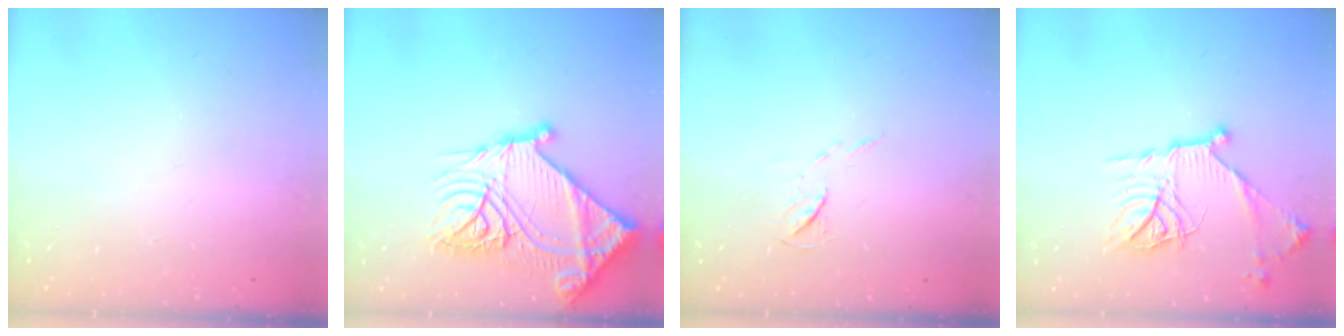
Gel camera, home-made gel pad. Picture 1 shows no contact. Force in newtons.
{"total": 28.1, "press": 27.9, "slide": 3.3}
{"total": 5.2, "press": 5.1, "slide": 0.8}
{"total": 16.2, "press": 16.2, "slide": 0.4}